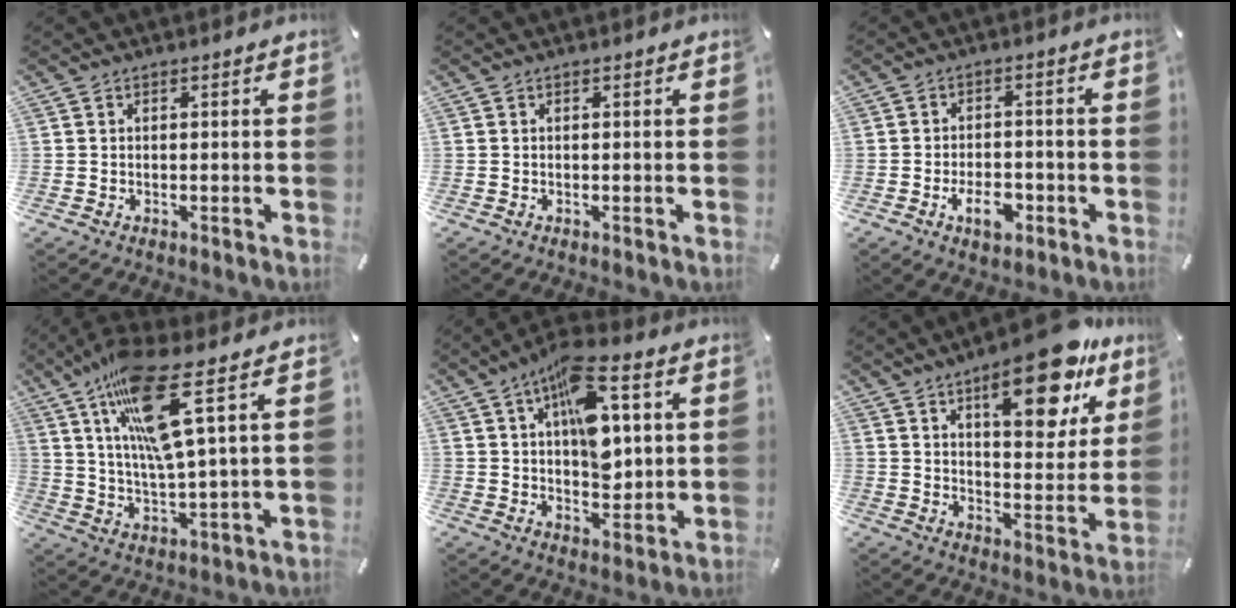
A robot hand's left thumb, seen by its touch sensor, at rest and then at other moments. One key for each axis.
{"total": 0.0}
{"total": 6.6, "fx": -3.0, "fy": 3.8, "fz": 4.5, "tx": -0.081, "ty": 0.009, "tz": -0.055}
{"total": 16.2, "fx": 8.1, "fy": 2.3, "fz": 13.8, "tx": -0.282, "ty": -0.029, "tz": 0.125}
{"total": 14.5, "fx": 5.0, "fy": 7.6, "fz": 11.3, "tx": -0.163, "ty": -0.013, "tz": 0.085}
{"total": 19.1, "fx": 11.6, "fy": 7.6, "fz": 13.1, "tx": -0.172, "ty": -0.065, "tz": 0.182}